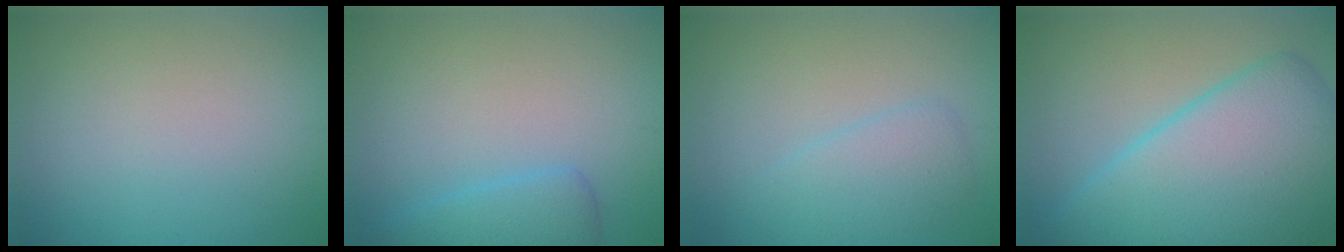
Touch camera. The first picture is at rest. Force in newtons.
{"total": 2.6, "press": 2.6, "slide": 0.2}
{"total": 2.6, "press": 2.6, "slide": 0.1}
{"total": 12.0, "press": 12.0, "slide": 0.2}